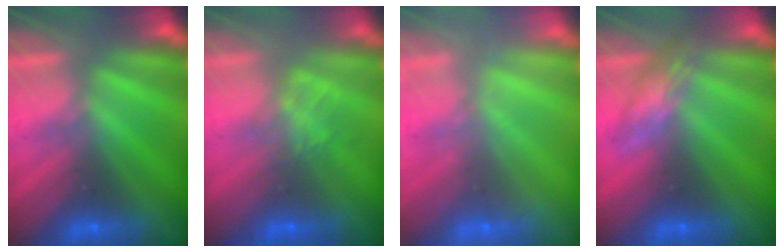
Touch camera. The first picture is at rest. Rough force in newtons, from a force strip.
{"total": 1.3}
{"total": 2.2}
{"total": 2.5}